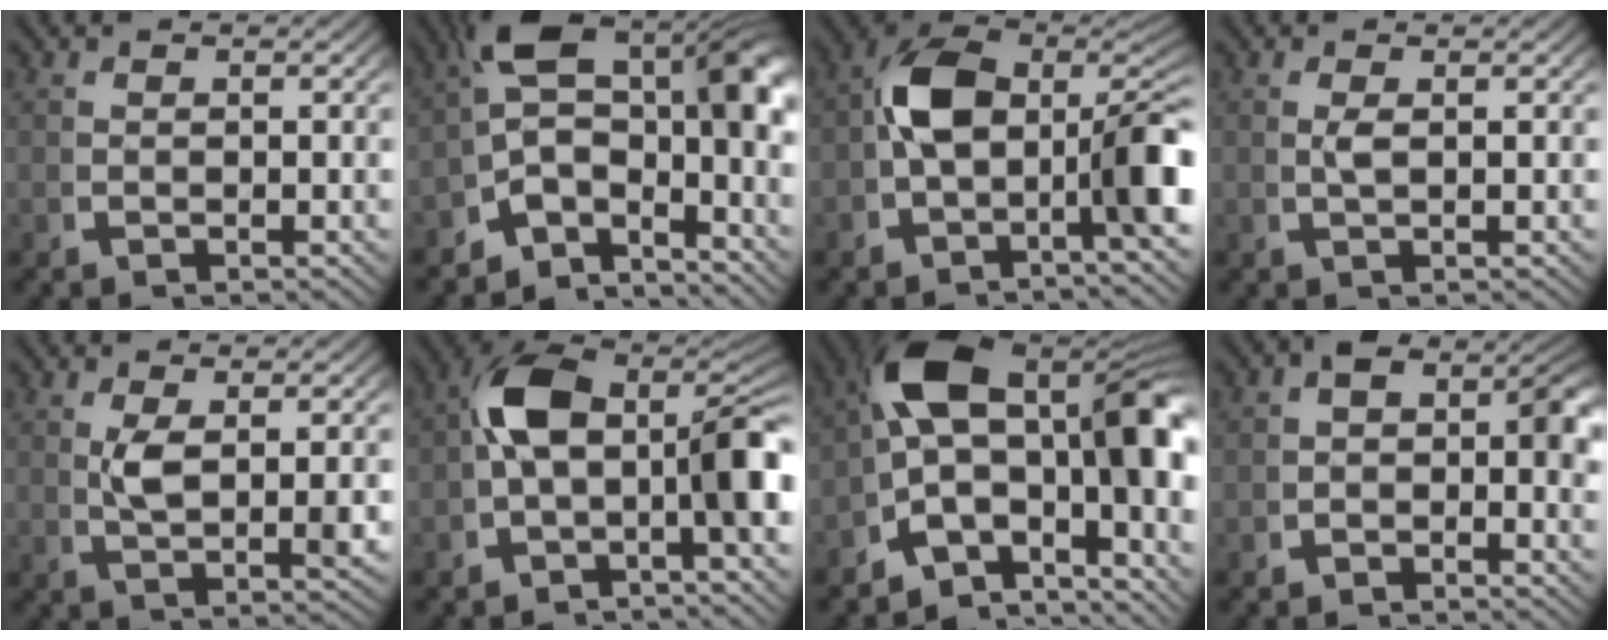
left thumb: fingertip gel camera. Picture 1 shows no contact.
{"total": 15.0, "force": [0.8, 10.2, 10.9], "torque": [-0.184, -0.018, -0.005]}
{"total": 10.7, "force": [-0.8, 6.6, 8.4], "torque": [-0.148, -0.015, -0.015]}
{"total": 1.0, "force": [0.3, 0.2, 0.9], "torque": [-0.023, -0.001, 0.008]}
{"total": 3.4, "force": [0.8, 1.1, 3.1], "torque": [-0.063, -0.008, 0.023]}
{"total": 10.4, "force": [-1.2, 6.5, 8.1], "torque": [-0.144, -0.022, -0.019]}
{"total": 19.9, "force": [-1.5, 13.5, 14.5], "torque": [-0.268, -0.059, -0.018]}
{"total": 4.2, "force": [-0.8, 2.7, 3.1], "torque": [-0.037, -0.003, -0.020]}